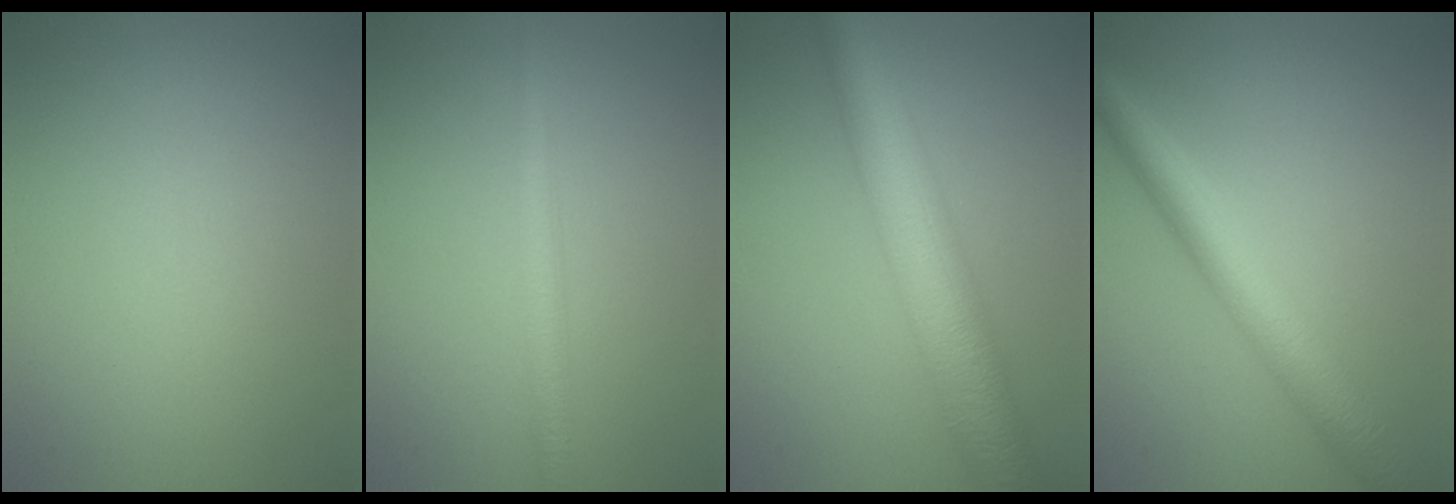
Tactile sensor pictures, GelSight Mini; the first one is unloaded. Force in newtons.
{"total": 2.5, "press": 2.5, "slide": 0.0}
{"total": 8.9, "press": 8.9, "slide": 0.1}
{"total": 5.5, "press": 5.5, "slide": 0.1}